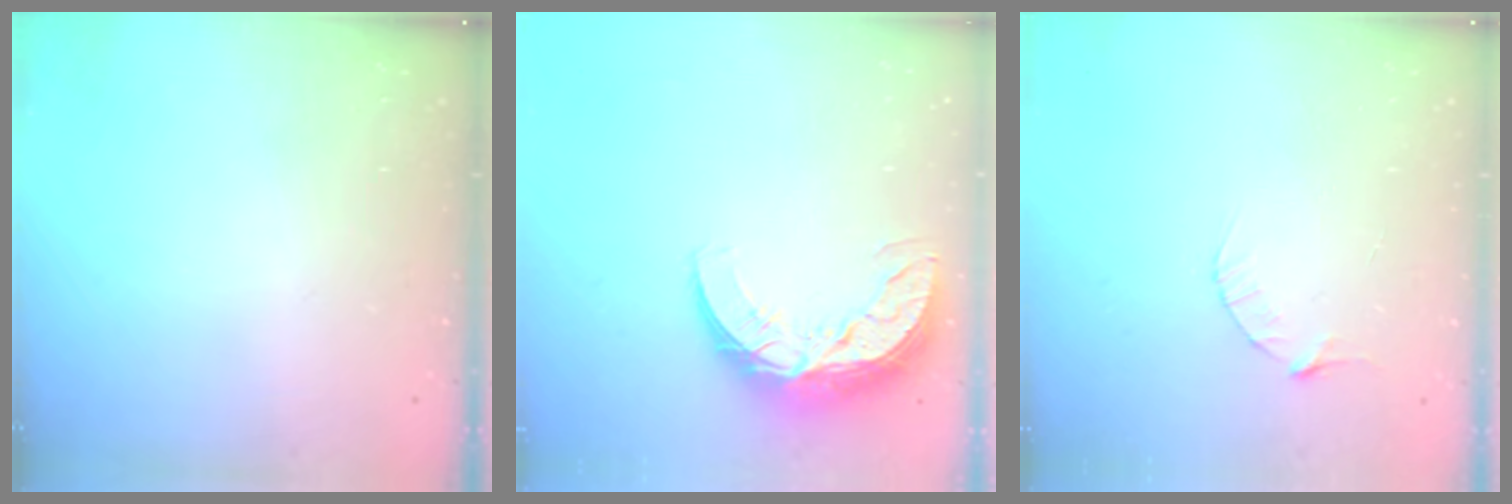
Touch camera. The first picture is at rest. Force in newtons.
{"total": 12.6, "press": 12.6, "slide": 0.8}
{"total": 3.1, "press": 3.0, "slide": 0.4}